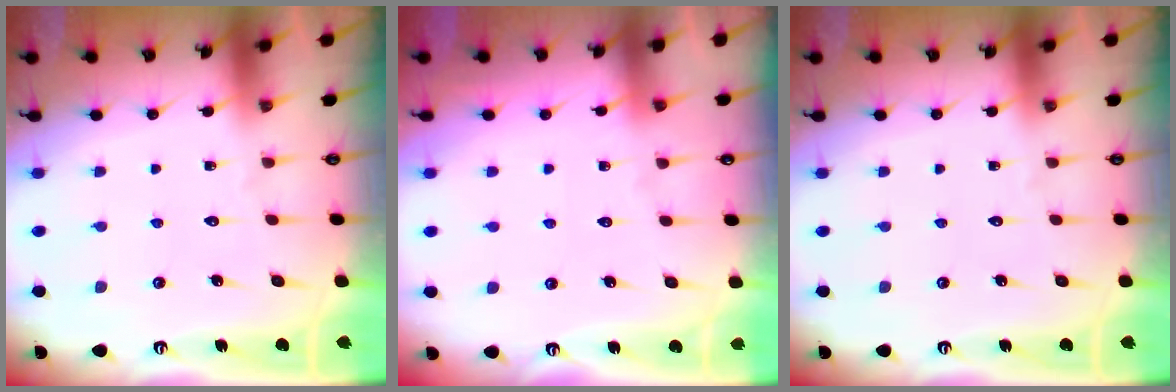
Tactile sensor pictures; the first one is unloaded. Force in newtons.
{"total": 3.4, "press": 3.4, "slide": 0.5}
{"total": 0.0}